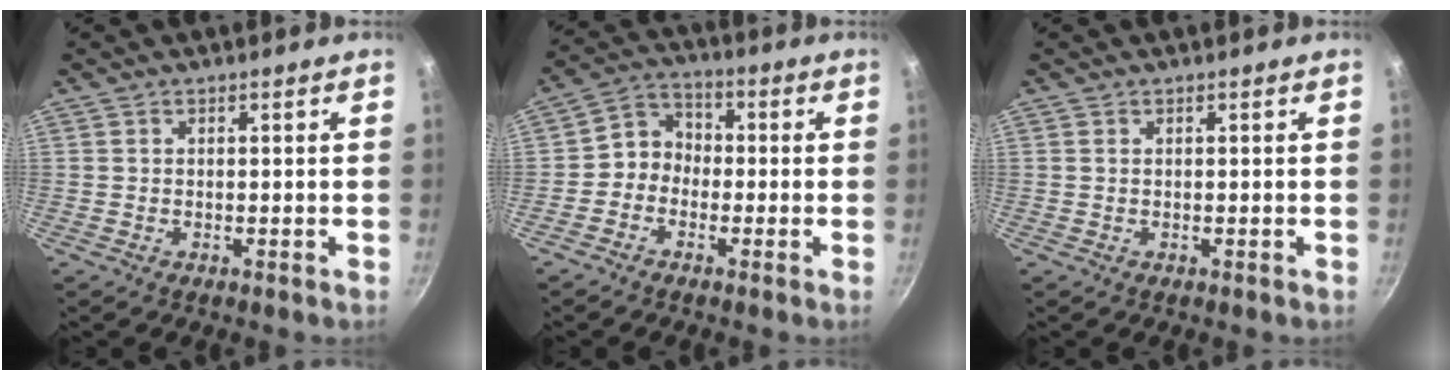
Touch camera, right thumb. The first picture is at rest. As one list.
[{"total": 5.9, "force": [-1.6, 5.1, 2.6], "torque": [-0.016, 0.032, -0.048]}, {"total": 0.0}]